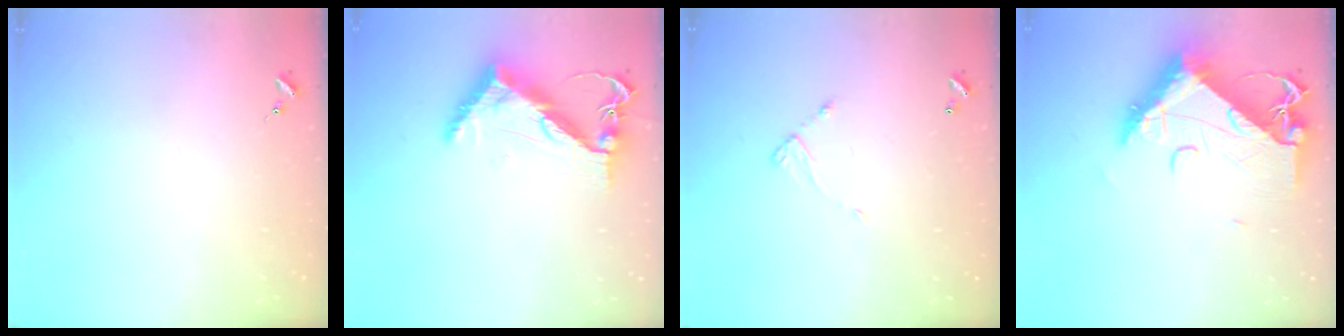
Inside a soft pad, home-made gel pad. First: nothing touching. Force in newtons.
{"total": 10.7, "press": 10.6, "slide": 1.3}
{"total": 4.9, "press": 4.9, "slide": 0.4}
{"total": 15.2, "press": 15.1, "slide": 1.3}